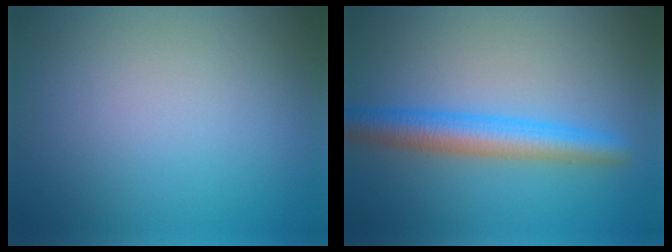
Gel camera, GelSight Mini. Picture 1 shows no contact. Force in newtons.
{"total": 4.3, "press": 4.3, "slide": 0.1}